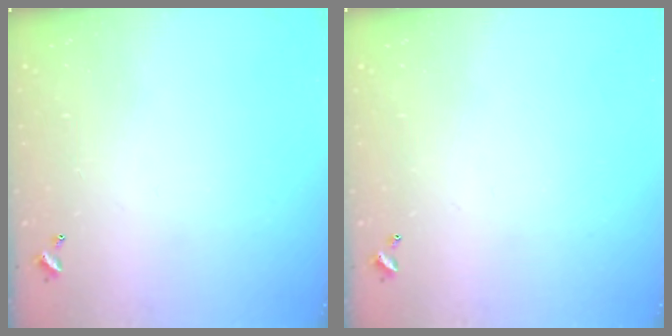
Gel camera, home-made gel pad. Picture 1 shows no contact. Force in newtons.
{"total": 0.0}